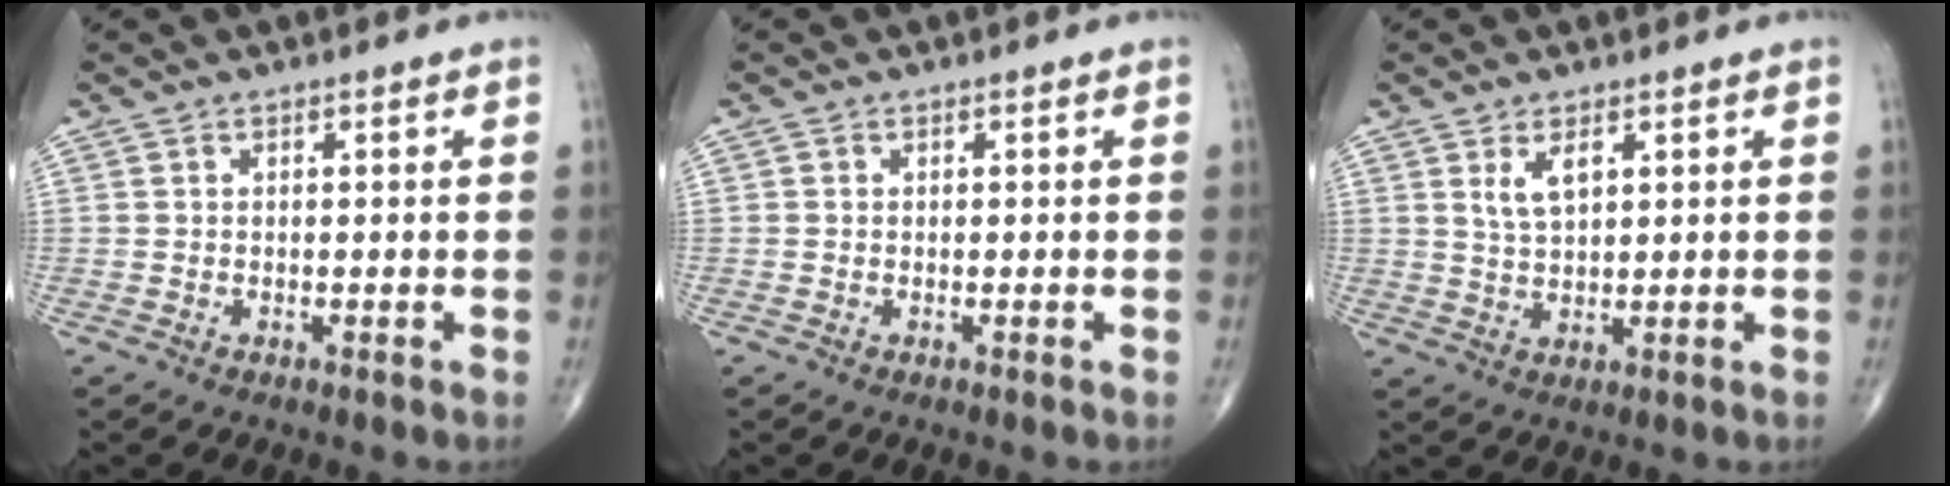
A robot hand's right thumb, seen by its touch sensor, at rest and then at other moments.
{"total": 0.0}
{"total": 4.2, "force": [1.9, 1.9, 3.2], "torque": [-0.056, -0.010, 0.041]}